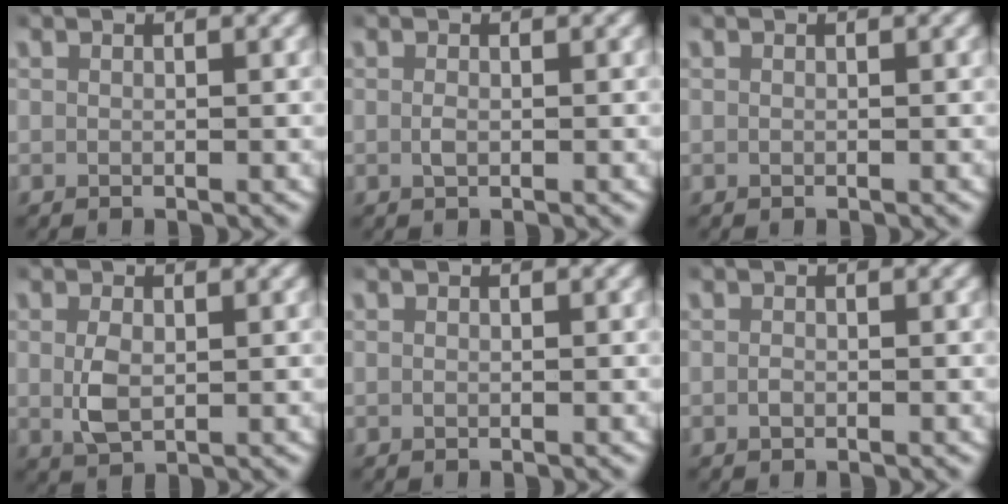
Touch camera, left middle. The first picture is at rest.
{"total": 0.7, "force": [-0.1, 0.4, 0.6], "torque": [-0.017, -0.004, 0.001]}
{"total": 0.0}
{"total": 2.6, "force": [0.1, 1.5, 2.1], "torque": [-0.052, -0.010, 0.009]}
{"total": 0.0}
{"total": 0.5, "force": [-0.3, 0.3, 0.3], "torque": [-0.012, -0.003, -0.003]}